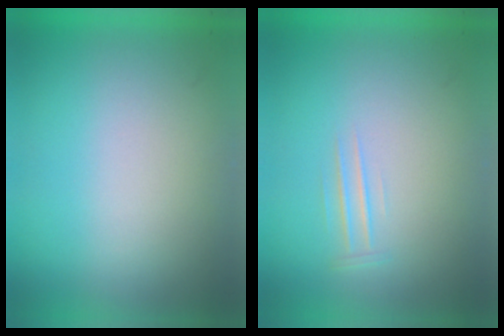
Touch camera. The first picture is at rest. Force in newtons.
{"total": 1.0}